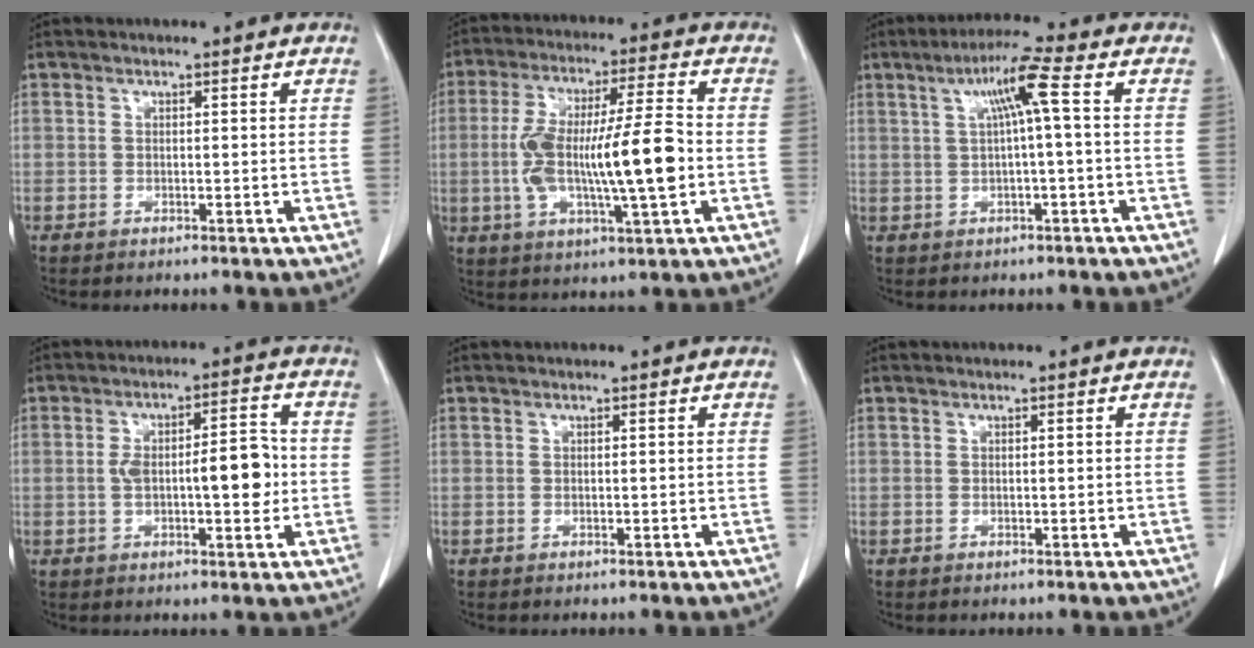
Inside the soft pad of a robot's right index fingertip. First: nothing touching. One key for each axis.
{"total": 15.7, "fx": -1.9, "fy": 2.5, "fz": 15.4, "tx": -0.290, "ty": 0.012, "tz": -0.028}
{"total": 6.6, "fx": 1.3, "fy": -0.2, "fz": 6.4, "tx": -0.117, "ty": 0.017, "tz": 0.026}
{"total": 11.7, "fx": -0.5, "fy": 3.9, "fz": 11.1, "tx": -0.182, "ty": 0.025, "tz": -0.003}
{"total": 0.0}
{"total": 0.0}